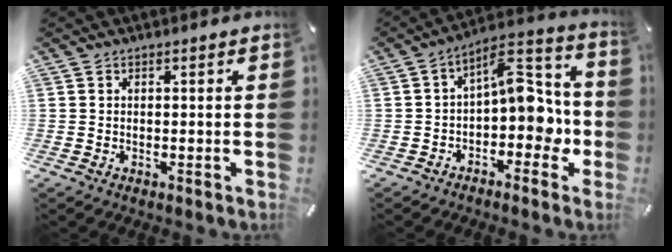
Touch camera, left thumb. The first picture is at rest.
{"total": 11.3, "force": [1.0, 7.2, 8.7], "torque": [-0.093, -0.019, 0.019]}